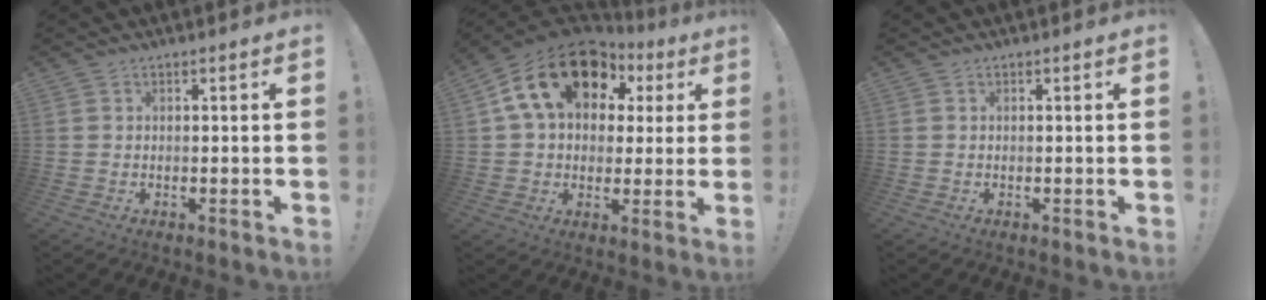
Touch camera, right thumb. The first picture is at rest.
{"total": 20.6, "force": [8.8, 13.2, 13.1], "torque": [-0.212, -0.022, 0.159]}
{"total": 0.0}